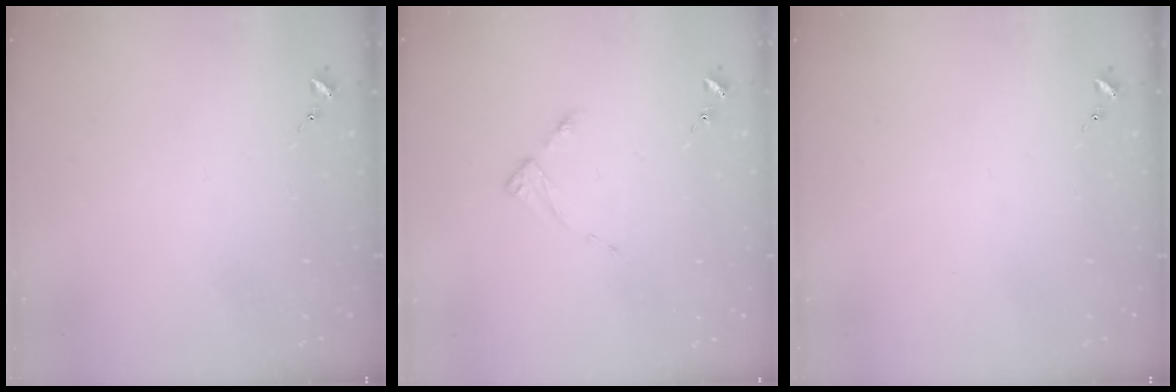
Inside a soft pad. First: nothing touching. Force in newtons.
{"total": 3.7, "press": 3.6, "slide": 0.4}
{"total": 0.0}